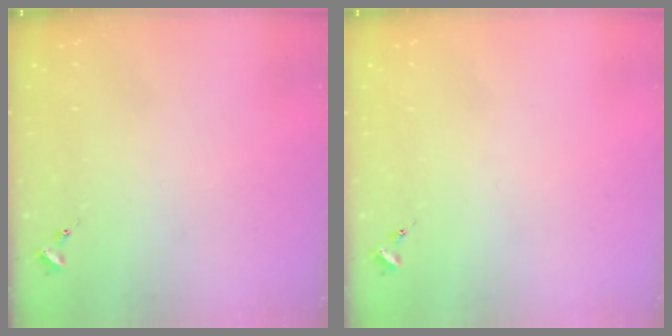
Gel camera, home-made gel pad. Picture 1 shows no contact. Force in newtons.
{"total": 0.0}